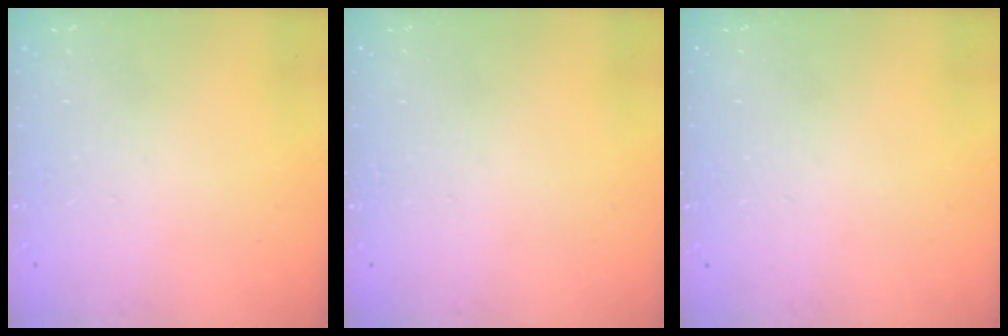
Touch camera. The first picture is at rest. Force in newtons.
{"total": 0.0}
{"total": 0.0}